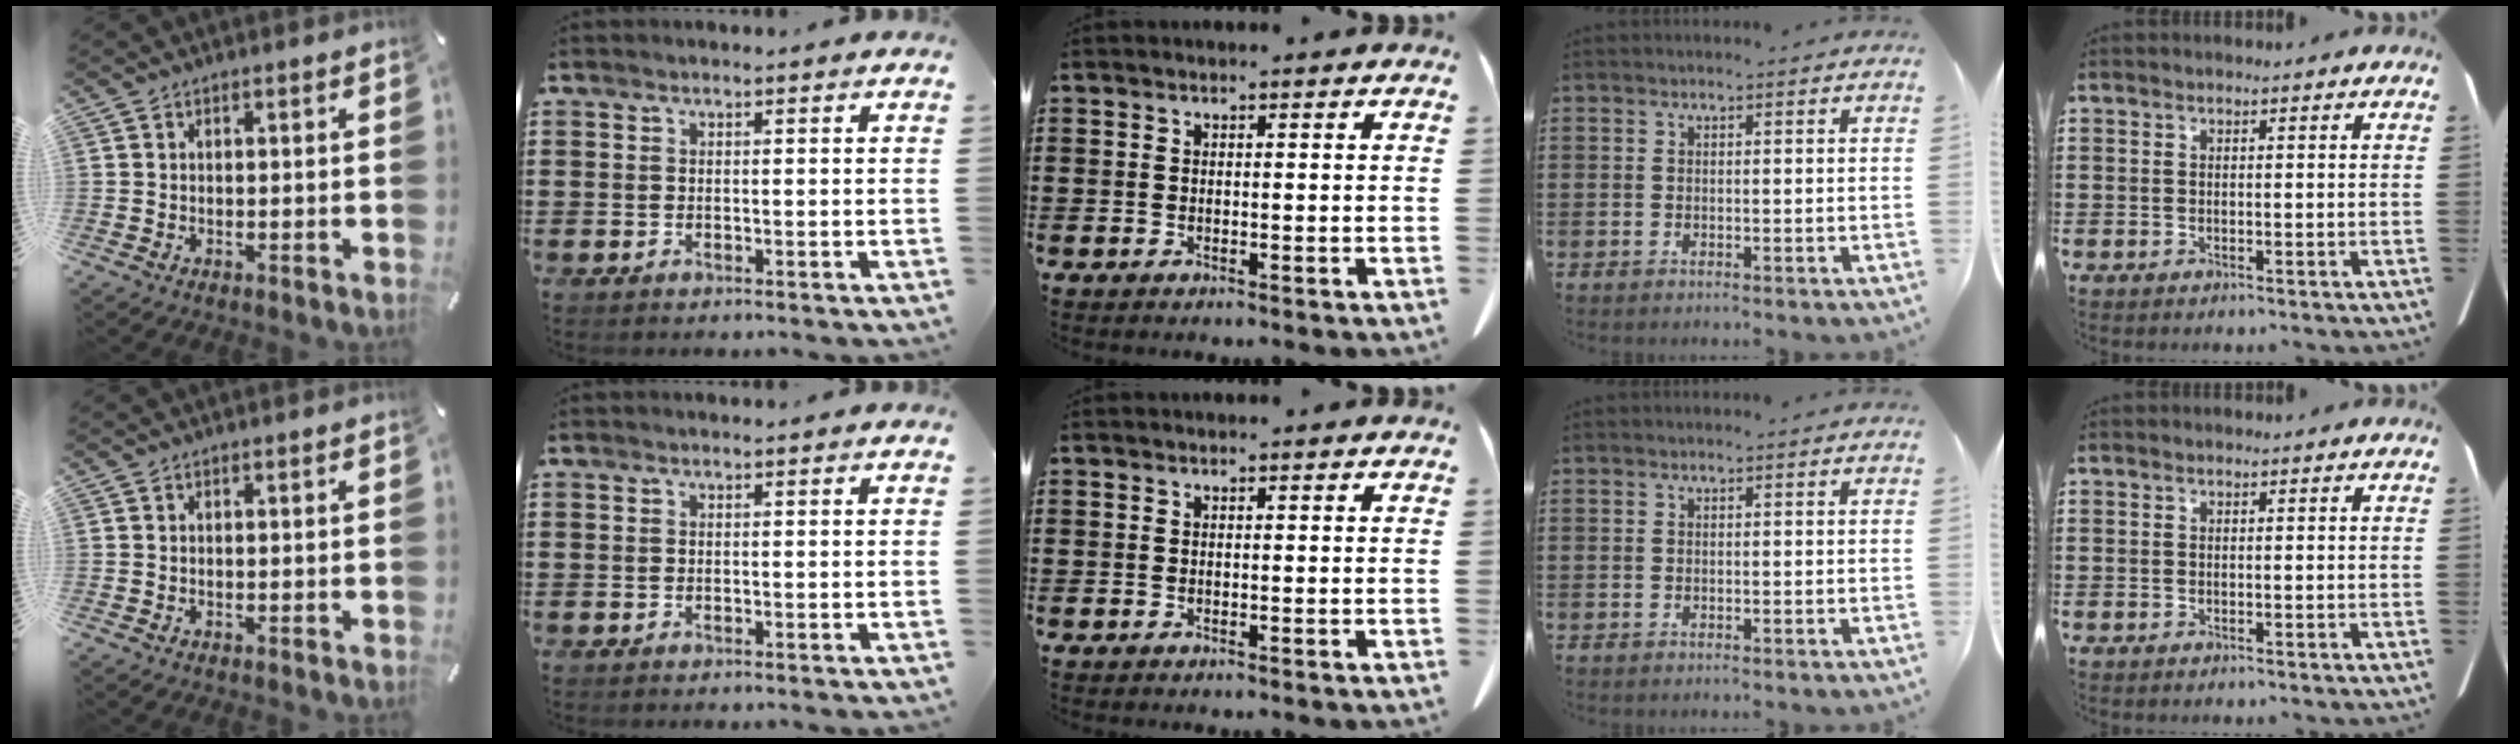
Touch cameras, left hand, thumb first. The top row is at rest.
{}